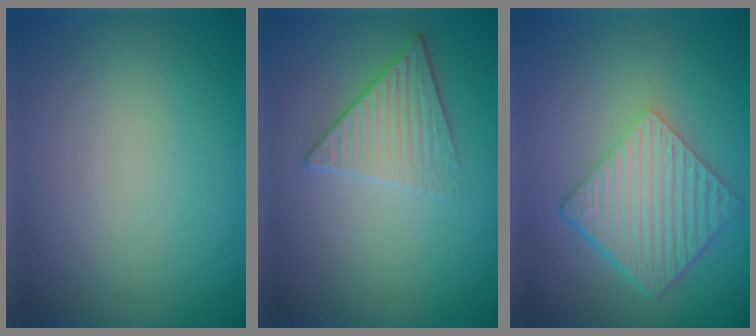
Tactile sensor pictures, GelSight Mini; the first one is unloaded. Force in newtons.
{"total": 3.3, "press": 2.9, "slide": 1.6}
{"total": 6.5, "press": 4.4, "slide": 4.7}